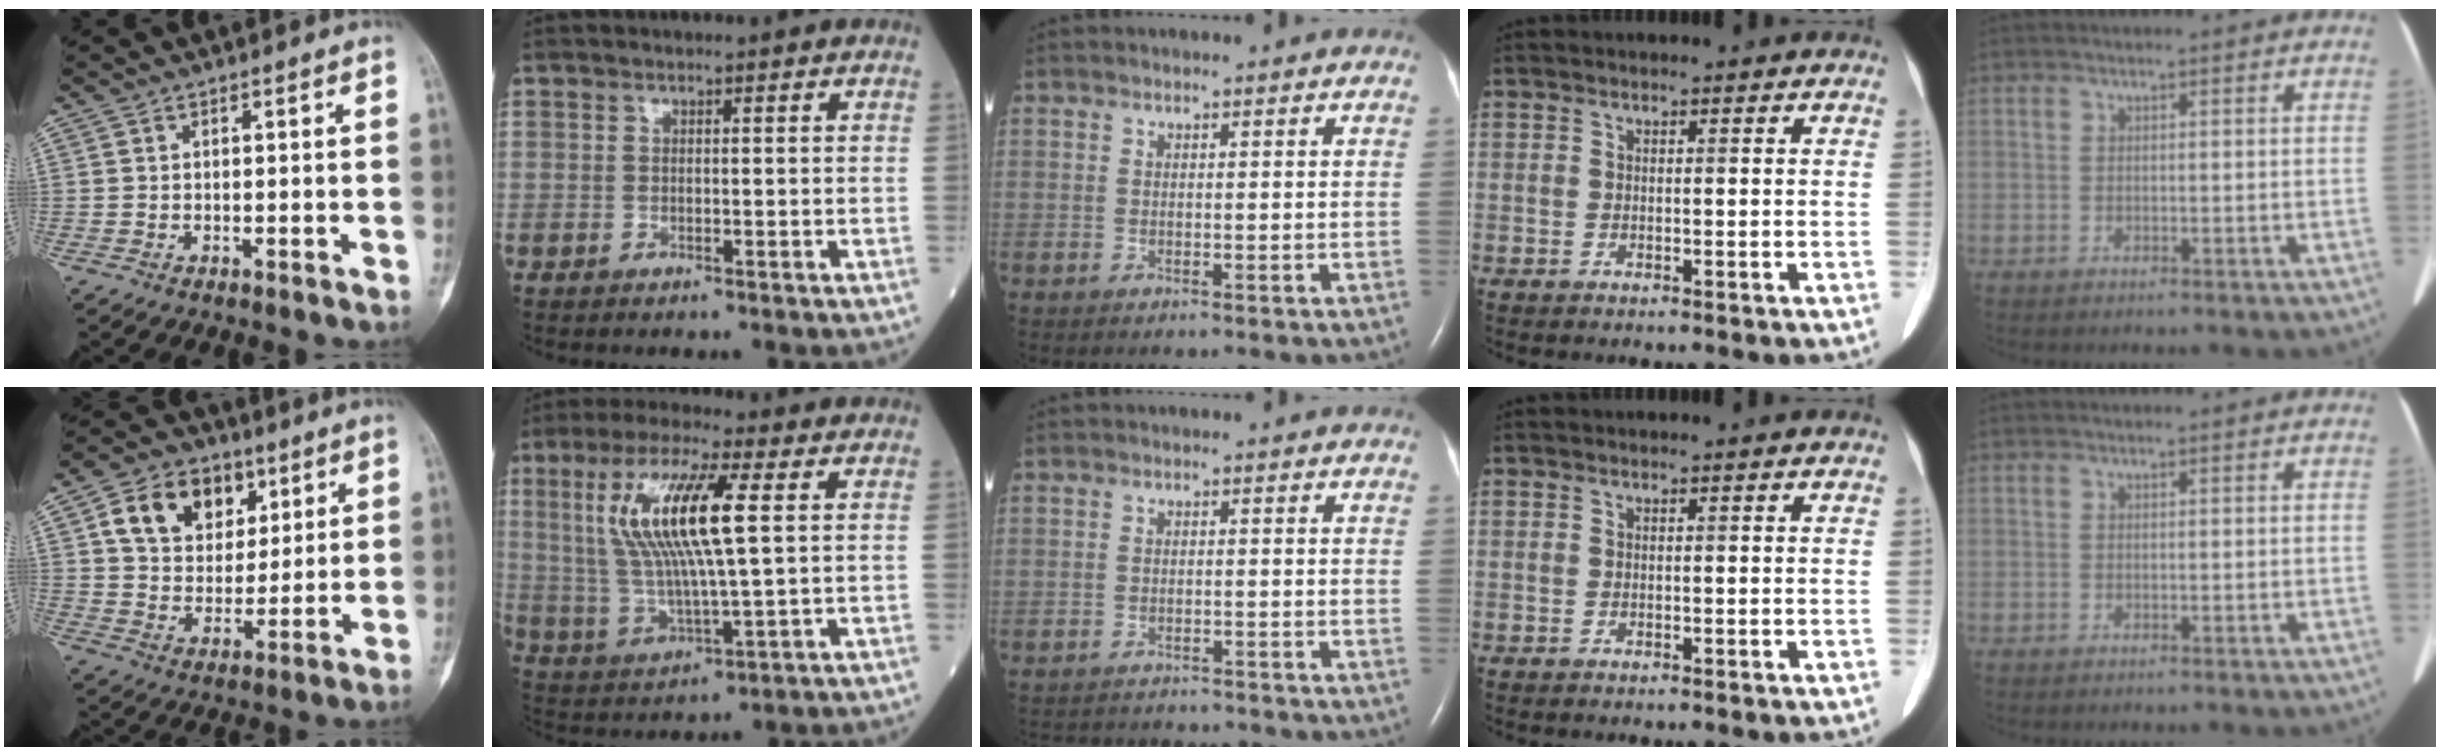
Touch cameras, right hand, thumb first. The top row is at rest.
{"thumb": {"total": 13.8, "force": [5.8, 10.1, 7.5], "torque": [-0.085, -0.013, 0.101]}, "index": {"total": 14.5, "force": [3.5, 1.7, 14.0], "torque": [-0.294, 0.008, 0.064]}, "middle": {"total": 8.7, "force": [-8.3, 2.0, 1.7], "torque": [-0.031, 0.003, -0.103]}}